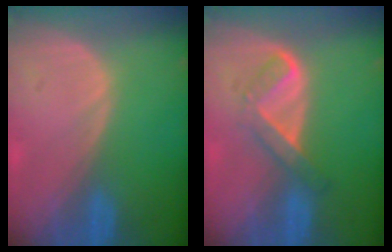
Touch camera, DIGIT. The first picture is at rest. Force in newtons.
{"total": 5.4, "press": 4.5, "slide": 3.1}